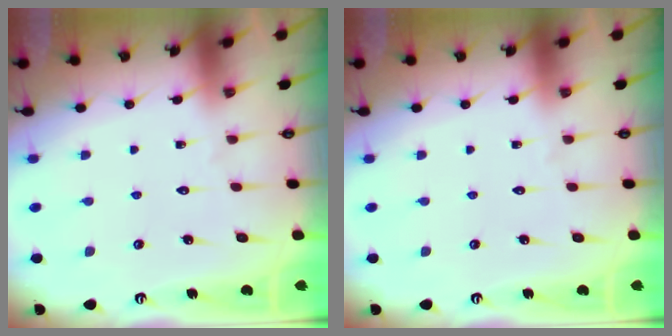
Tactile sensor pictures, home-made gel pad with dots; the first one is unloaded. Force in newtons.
{"total": 0.0}